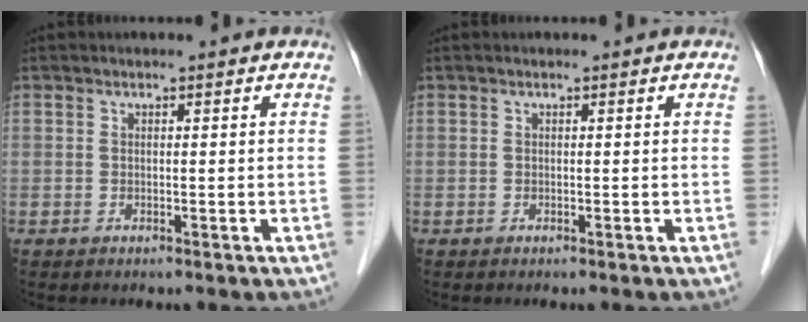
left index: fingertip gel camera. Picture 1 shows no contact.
{"total": 0.0}